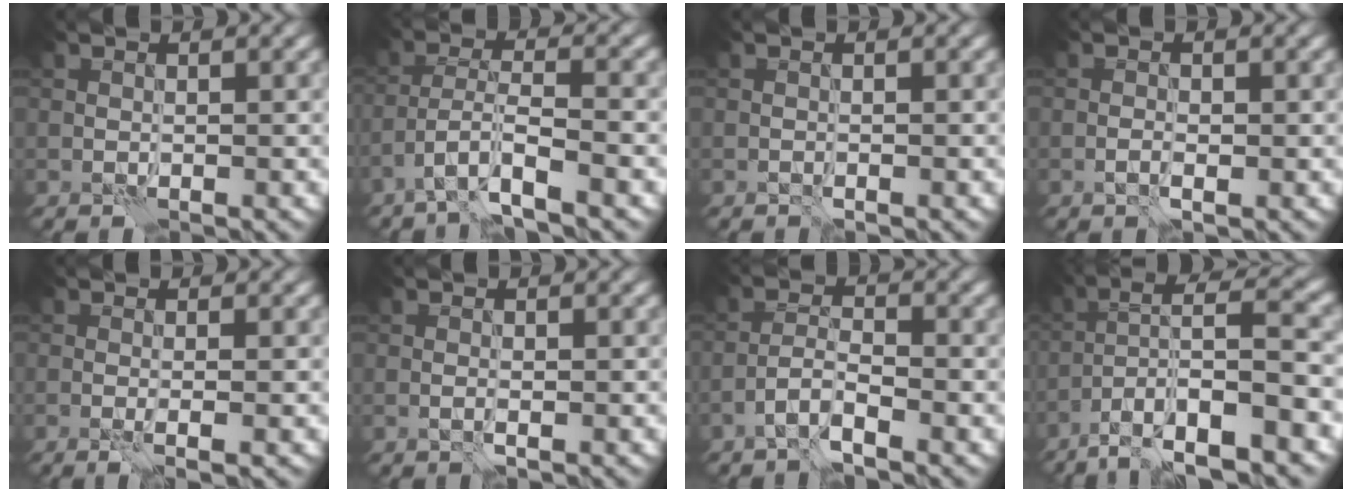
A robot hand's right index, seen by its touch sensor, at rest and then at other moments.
{"total": 4.9, "force": [-3.2, 0.8, 3.5], "torque": [-0.065, 0.003, -0.068]}
{"total": 0.6, "force": [-0.4, 0.0, 0.3], "torque": [-0.004, 0.003, -0.009]}
{"total": 1.3, "force": [-0.5, 0.5, 1.1], "torque": [-0.021, 0.002, -0.012]}
{"total": 2.3, "force": [-0.5, 0.6, 2.2], "torque": [-0.030, -0.002, -0.010]}
{"total": 1.0, "force": [-0.4, 0.2, 0.9], "torque": [-0.018, 0.001, -0.008]}
{"total": 2.9, "force": [-1.8, 0.8, 2.1], "torque": [-0.043, 0.009, -0.043]}
{"total": 10.7, "force": [-5.6, 2.3, 8.8], "torque": [-0.150, 0.012, -0.100]}